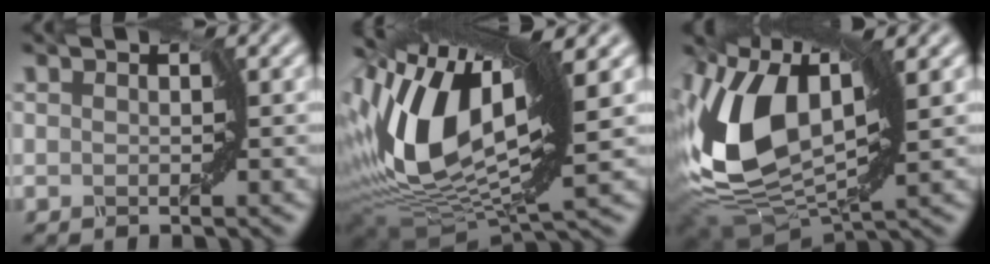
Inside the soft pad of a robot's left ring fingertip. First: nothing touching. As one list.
[{"total": 12.9, "force": [2.9, 5.7, 11.2], "torque": [-0.247, 0.008, 0.057]}, {"total": 11.6, "force": [1.4, 6.2, 9.7], "torque": [-0.208, -0.002, 0.028]}]